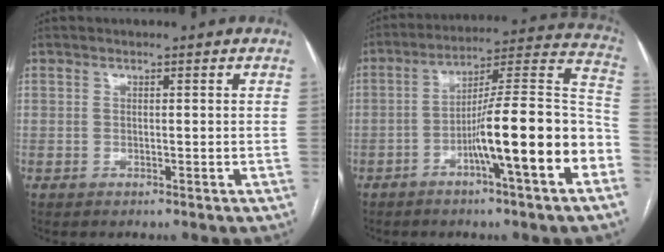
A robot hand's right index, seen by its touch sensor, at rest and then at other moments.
{"total": 17.4, "force": [-6.3, 0.7, 16.2], "torque": [-0.227, 0.018, -0.099]}